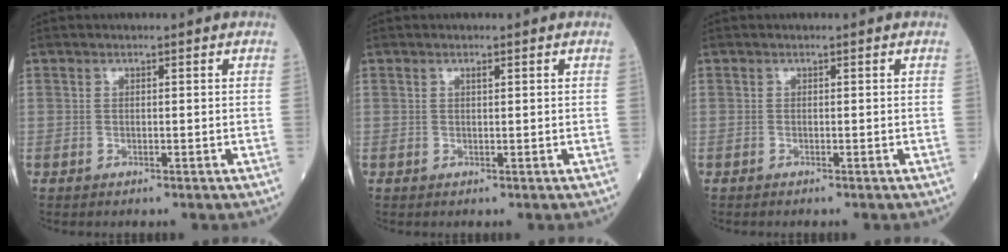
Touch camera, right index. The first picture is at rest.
{"total": 0.6, "force": [0.3, -0.1, 0.5], "torque": [-0.014, -0.002, 0.007]}
{"total": 0.0}